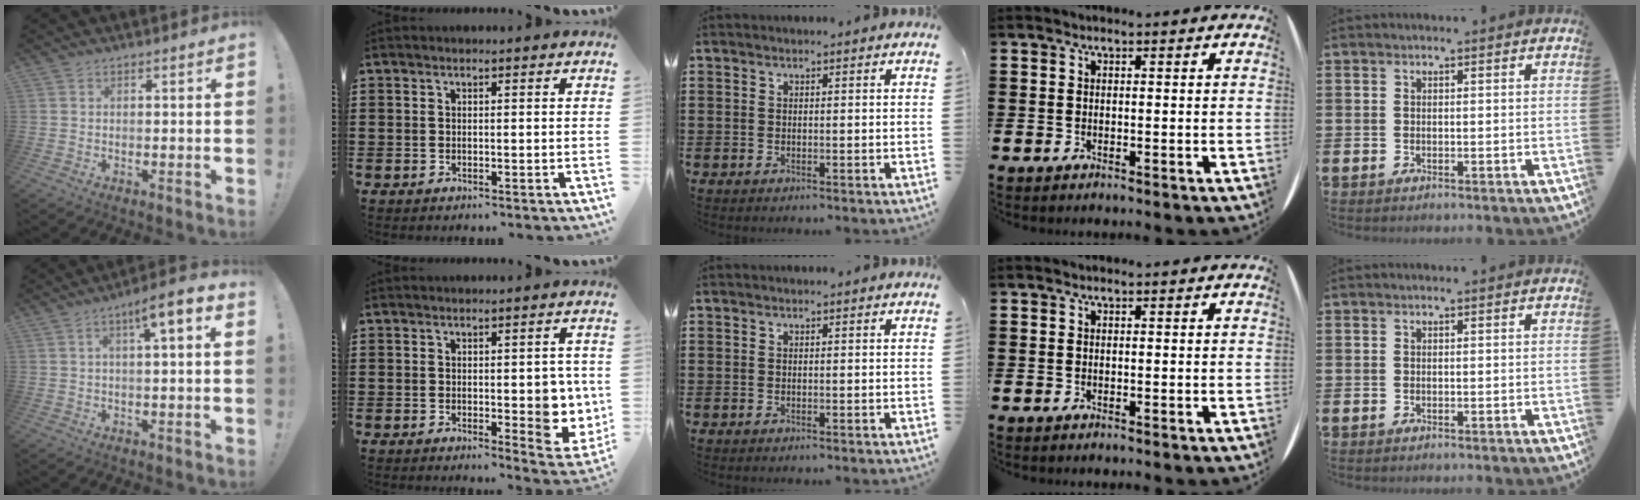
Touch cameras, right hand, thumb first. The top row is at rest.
{"thumb": {"total": 6.7, "force": [1.1, 1.3, 6.5], "torque": [-0.097, -0.007, 0.013]}, "index": {"total": 4.7, "force": [0.2, 2.2, 4.1], "torque": [-0.043, -0.003, -0.003]}}